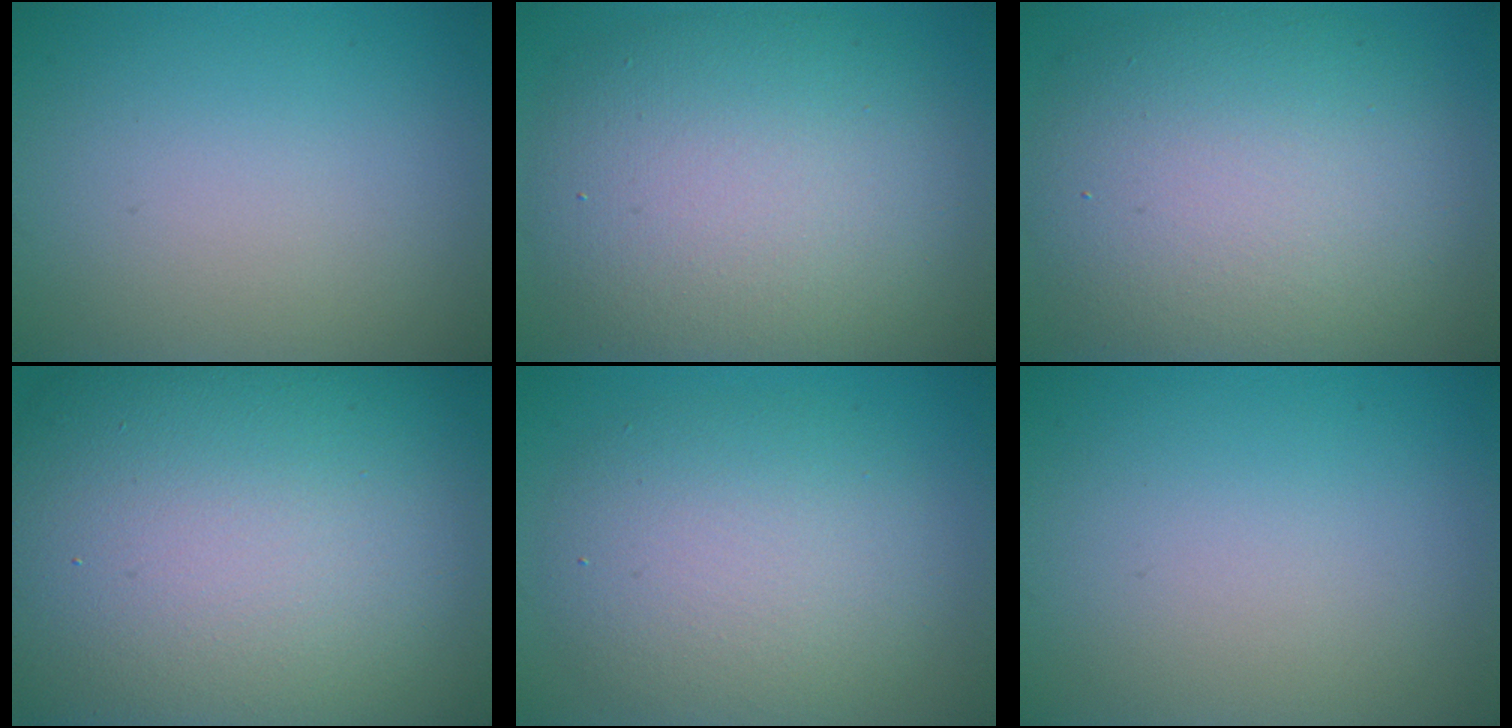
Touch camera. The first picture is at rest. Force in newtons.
{"total": 10.6, "press": 10.6, "slide": 0.8}
{"total": 10.7, "press": 10.6, "slide": 1.3}
{"total": 21.9, "press": 21.9, "slide": 0.7}
{"total": 6.2, "press": 6.1, "slide": 0.5}
{"total": 0.0}